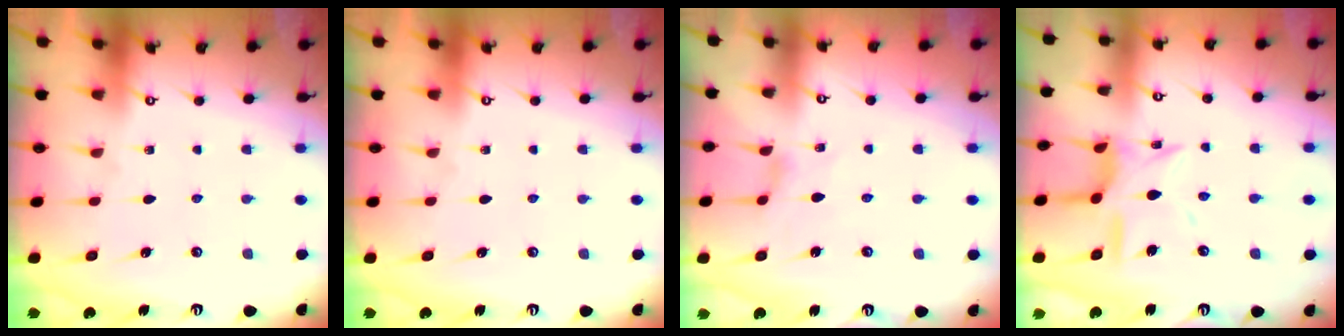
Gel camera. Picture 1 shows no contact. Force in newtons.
{"total": 0.0}
{"total": 2.0, "press": 2.0, "slide": 0.2}
{"total": 11.8, "press": 11.7, "slide": 0.8}